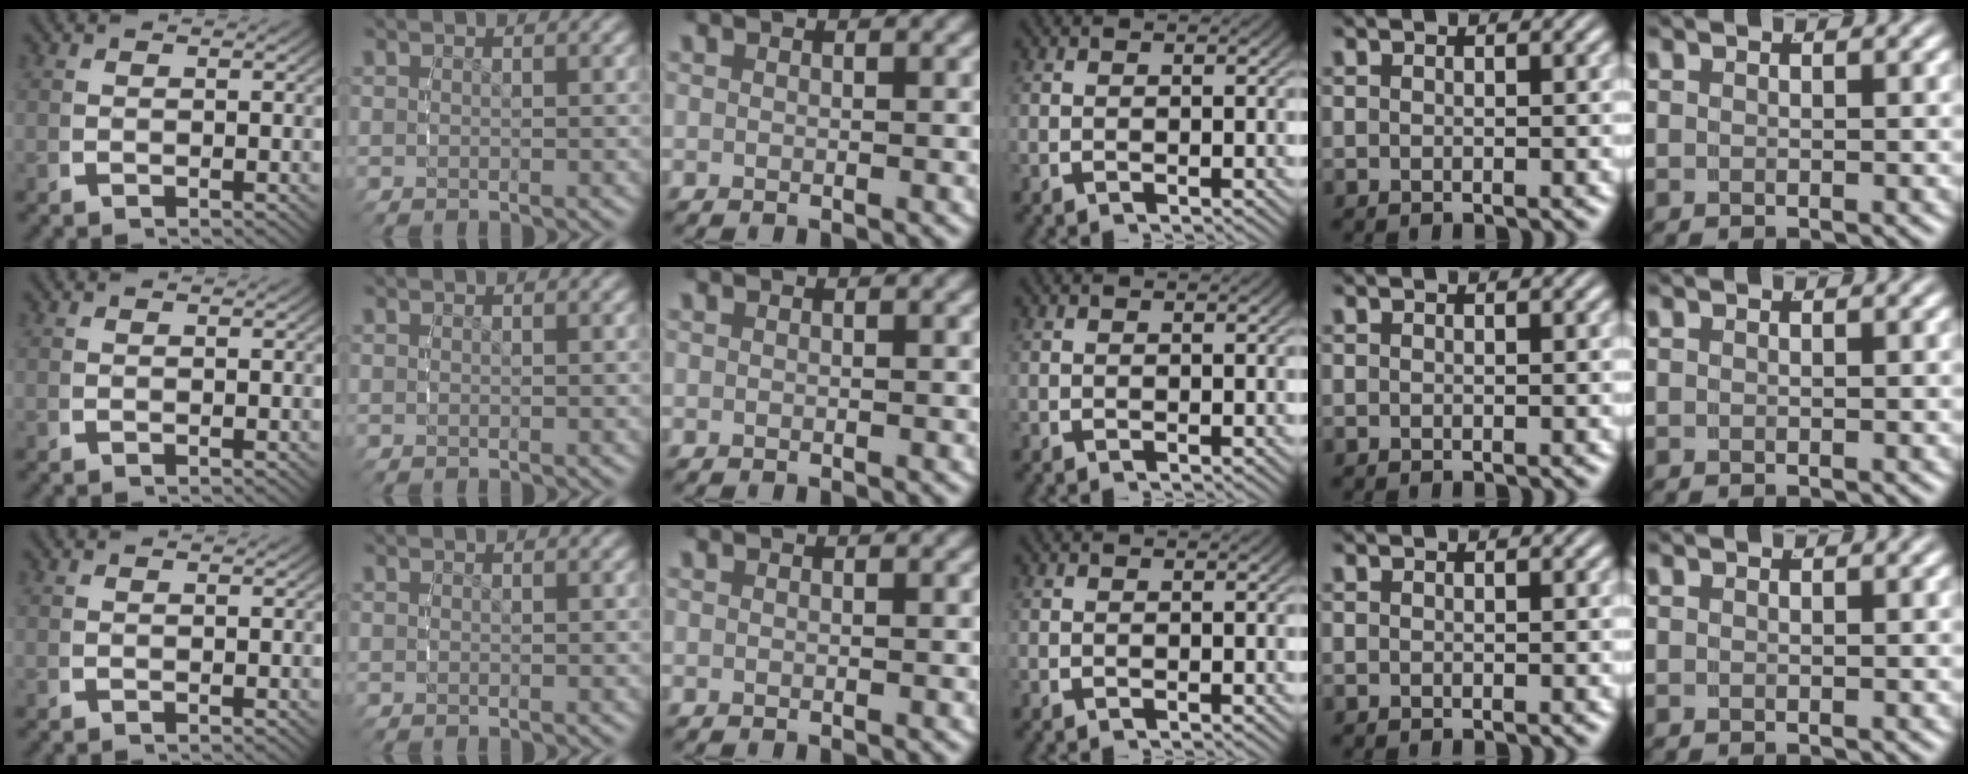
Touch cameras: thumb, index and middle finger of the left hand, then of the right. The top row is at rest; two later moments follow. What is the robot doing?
{"motion": "reach", "object": "glasses case"}